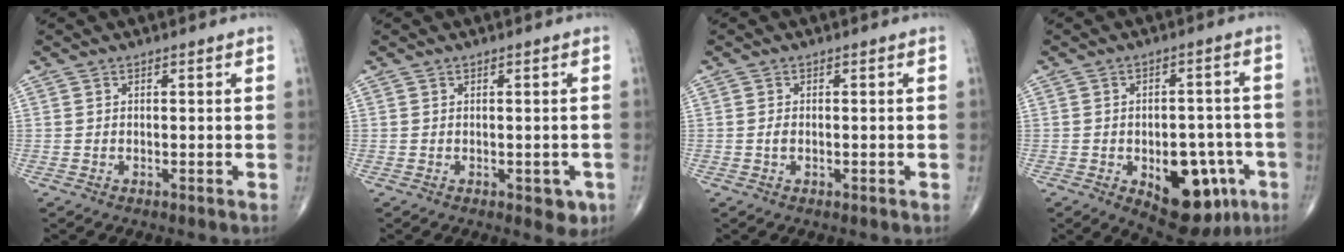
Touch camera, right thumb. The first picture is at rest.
{"total": 3.1, "force": [-1.0, 1.9, 2.2], "torque": [-0.006, 0.000, -0.008]}
{"total": 1.1, "force": [-0.2, 0.7, 0.9], "torque": [-0.019, -0.001, -0.004]}
{"total": 16.3, "force": [-5.9, 8.8, 12.4], "torque": [-0.126, 0.027, -0.065]}